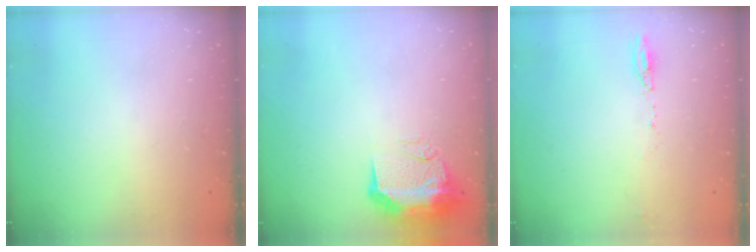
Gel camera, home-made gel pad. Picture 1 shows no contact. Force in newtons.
{"total": 11.0, "press": 10.9, "slide": 1.1}
{"total": 4.6, "press": 4.3, "slide": 1.6}